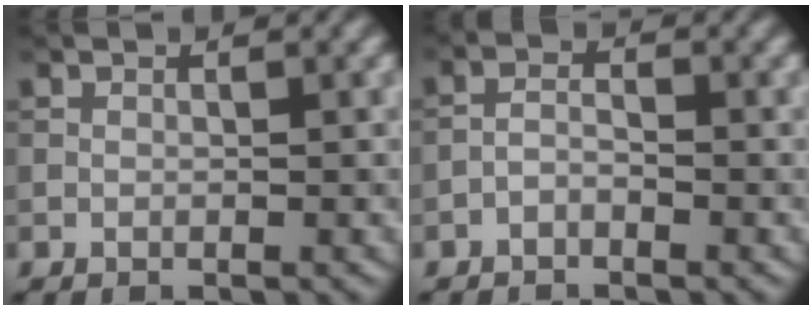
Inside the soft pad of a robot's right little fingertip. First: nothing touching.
{"total": 1.5, "force": [-1.0, 0.6, 0.9], "torque": [-0.018, 0.005, -0.026]}